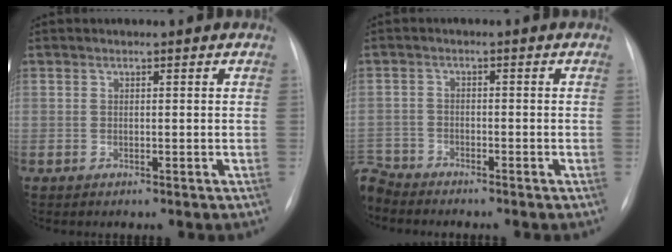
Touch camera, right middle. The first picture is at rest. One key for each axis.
{"total": 4.8, "fx": -4.7, "fy": 0.7, "fz": -0.1, "tx": 0.004, "ty": -0.013, "tz": -0.092}